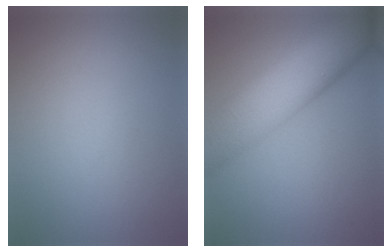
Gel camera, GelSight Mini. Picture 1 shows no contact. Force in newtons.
{"total": 10.3, "press": 10.3, "slide": 0.6}